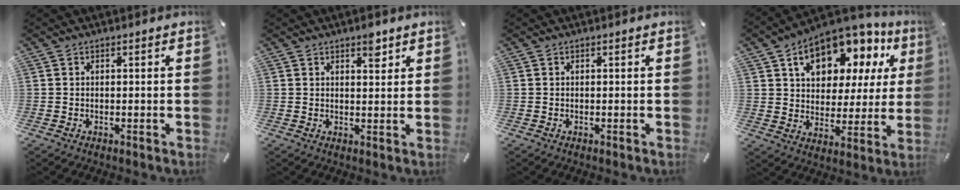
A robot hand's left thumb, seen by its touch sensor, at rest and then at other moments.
{"total": 3.8, "force": [2.5, 1.8, 2.3], "torque": [-0.009, -0.016, 0.035]}
{"total": 0.0}
{"total": 14.2, "force": [8.3, 9.1, 7.1], "torque": [-0.113, -0.055, 0.146]}